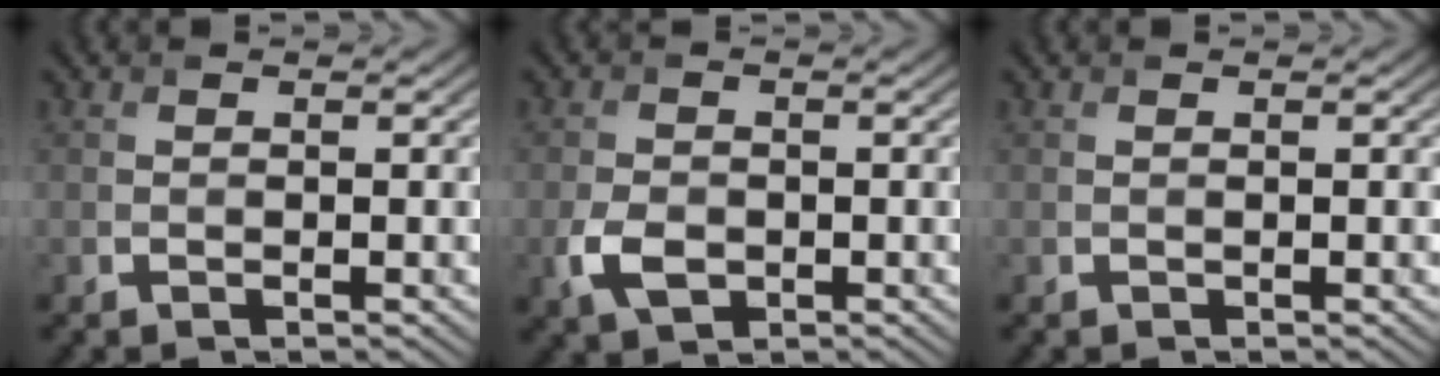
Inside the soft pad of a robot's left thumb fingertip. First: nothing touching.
{"total": 3.7, "force": [-1.2, 2.5, 2.4], "torque": [-0.063, -0.010, -0.026]}
{"total": 0.0}